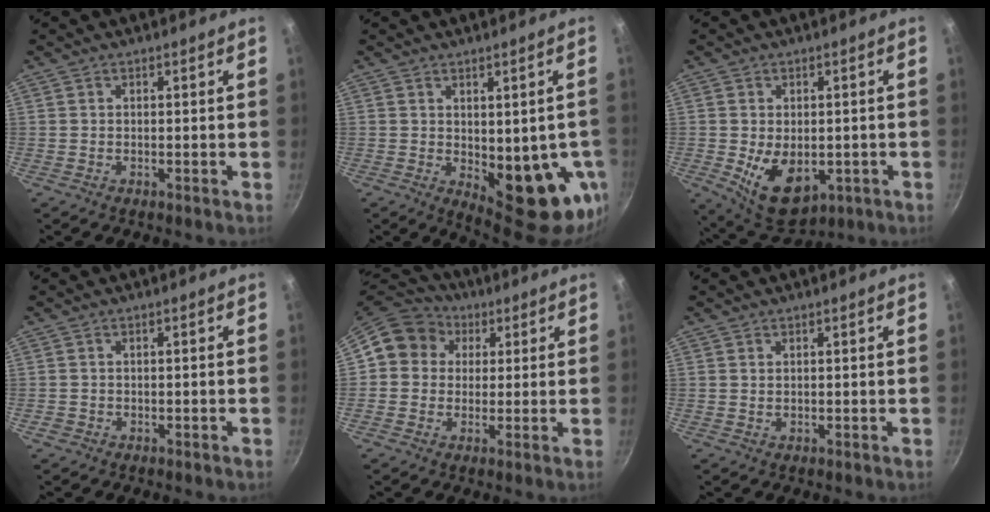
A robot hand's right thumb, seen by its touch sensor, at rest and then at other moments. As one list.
[{"total": 14.1, "force": [-2.3, 6.2, 12.4], "torque": [-0.115, -0.015, -0.015]}, {"total": 10.7, "force": [-2.1, 6.9, 7.8], "torque": [-0.105, -0.011, -0.010]}, {"total": 1.1, "force": [-0.6, 0.8, 0.3], "torque": [-0.012, 0.009, -0.004]}, {"total": 10.3, "force": [2.7, 9.2, 3.8], "torque": [-0.035, 0.019, 0.025]}, {"total": 0.5, "force": [0.3, 0.3, 0.3], "torque": [-0.003, -0.003, 0.005]}]